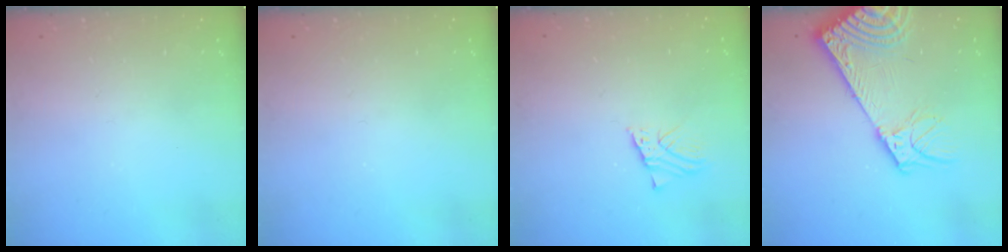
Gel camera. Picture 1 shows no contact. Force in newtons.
{"total": 0.0}
{"total": 1.4, "press": 1.4, "slide": 0.1}
{"total": 17.2, "press": 16.7, "slide": 3.8}